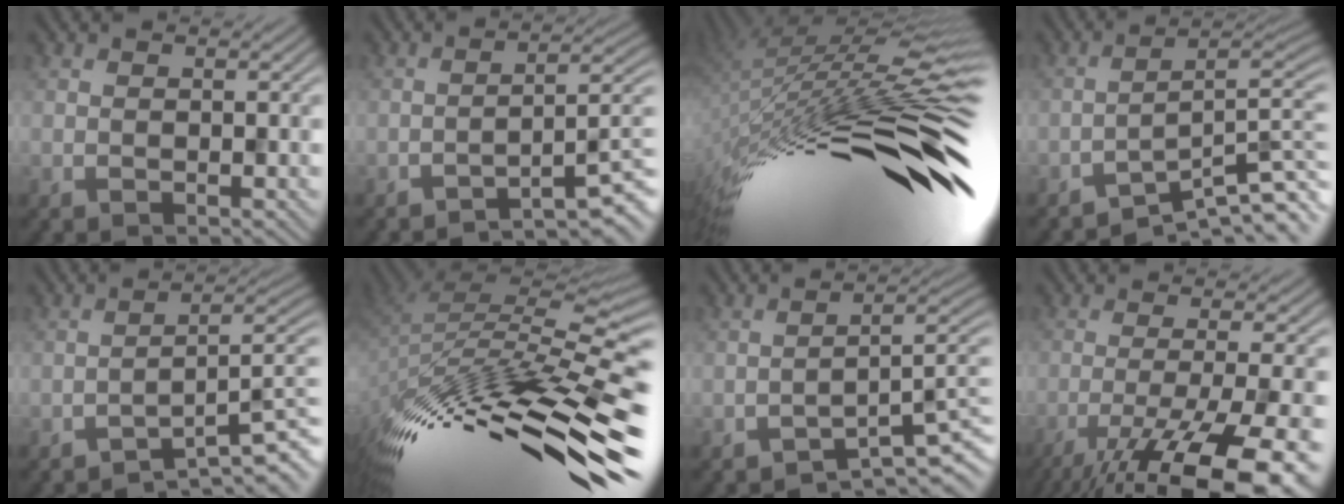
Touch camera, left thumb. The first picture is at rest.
{"total": 6.6, "force": [-4.8, 0.7, 4.5], "torque": [-0.060, 0.016, -0.068]}
{"total": 15.9, "force": [-4.7, 4.6, 14.5], "torque": [-0.277, 0.000, -0.077]}
{"total": 9.7, "force": [-7.6, 1.2, 6.0], "torque": [-0.078, 0.000, -0.118]}
{"total": 7.3, "force": [-5.1, 1.2, 5.0], "torque": [-0.067, 0.006, -0.070]}
{"total": 15.6, "force": [-8.7, 4.7, 12.2], "torque": [-0.240, 0.006, -0.142]}
{"total": 7.3, "force": [-5.5, 1.2, 4.6], "torque": [-0.060, 0.004, -0.078]}
{"total": 14.9, "force": [-9.8, 3.3, 10.7], "torque": [-0.163, -0.032, -0.141]}